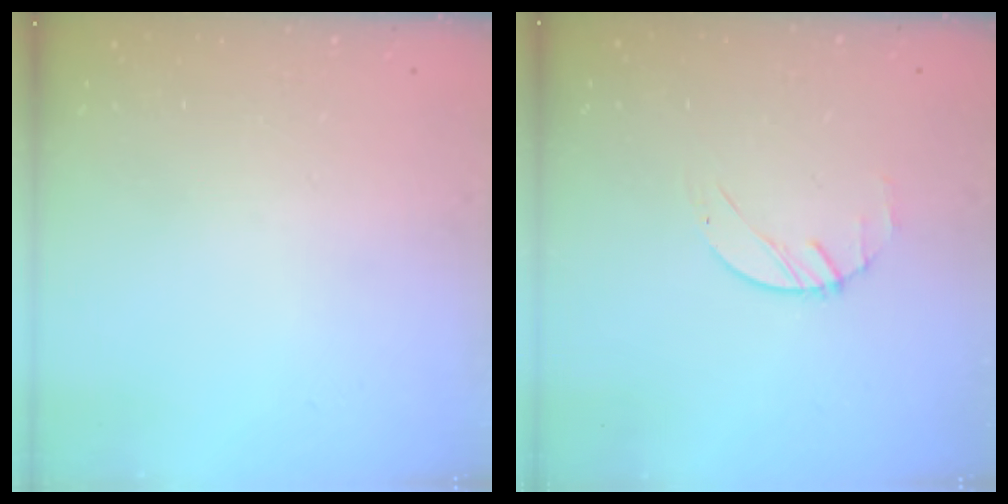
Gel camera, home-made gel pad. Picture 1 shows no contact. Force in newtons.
{"total": 1.2, "press": 1.2, "slide": 0.2}